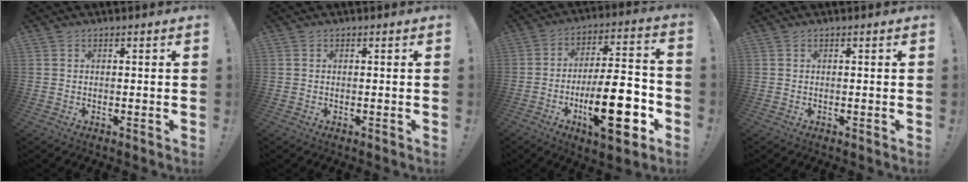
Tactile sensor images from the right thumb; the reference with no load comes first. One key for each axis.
{"total": 0.0}
{"total": 22.0, "fx": -7.8, "fy": 7.1, "fz": 19.3, "tx": -0.302, "ty": 0.035, "tz": -0.119}
{"total": 0.0}